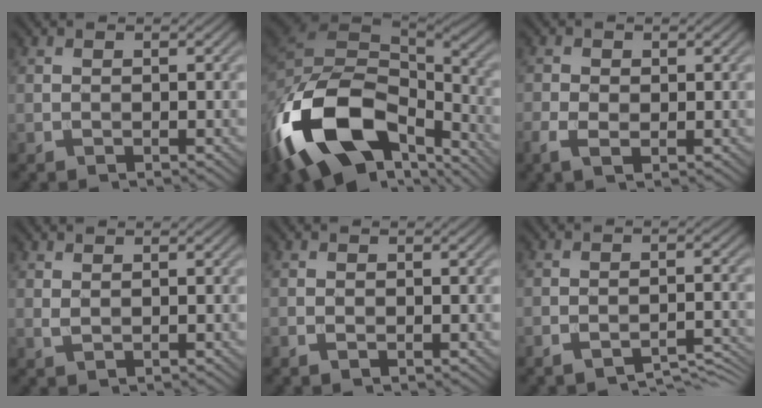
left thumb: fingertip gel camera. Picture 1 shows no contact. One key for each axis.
{"total": 19.9, "fx": -9.1, "fy": 11.6, "fz": 13.4, "tx": -0.323, "ty": -0.054, "tz": -0.127}
{"total": 2.8, "fx": -0.7, "fy": 1.8, "fz": 2.0, "tx": -0.051, "ty": -0.005, "tz": -0.019}
{"total": 0.9, "fx": 0.7, "fy": 0.2, "fz": 0.5, "tx": -0.017, "ty": -0.001, "tz": 0.017}
{"total": 0.6, "fx": -0.2, "fy": 0.4, "fz": 0.4, "tx": -0.006, "ty": -0.003, "tz": -0.003}
{"total": 4.0, "fx": -3.6, "fy": 0.7, "fz": 1.5, "tx": -0.025, "ty": 0.002, "tz": -0.054}